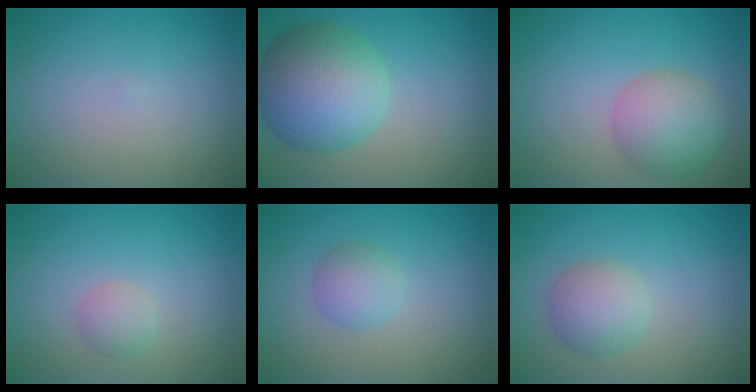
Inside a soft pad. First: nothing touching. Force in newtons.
{"total": 8.8, "press": 8.8, "slide": 0.3}
{"total": 4.8, "press": 4.8, "slide": 0.2}
{"total": 1.4, "press": 1.4, "slide": 0.1}
{"total": 2.1, "press": 2.1, "slide": 0.1}
{"total": 3.2, "press": 3.2, "slide": 0.0}